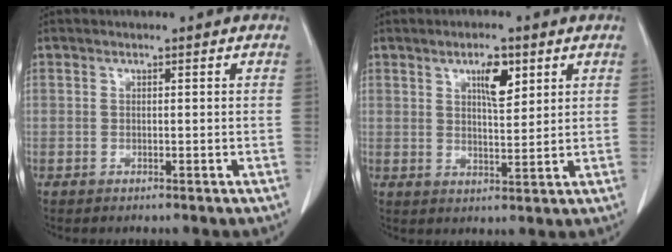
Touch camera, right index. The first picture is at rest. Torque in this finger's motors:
{"motor_torque": [0.27, 0.25, 0.15, 0.06]}